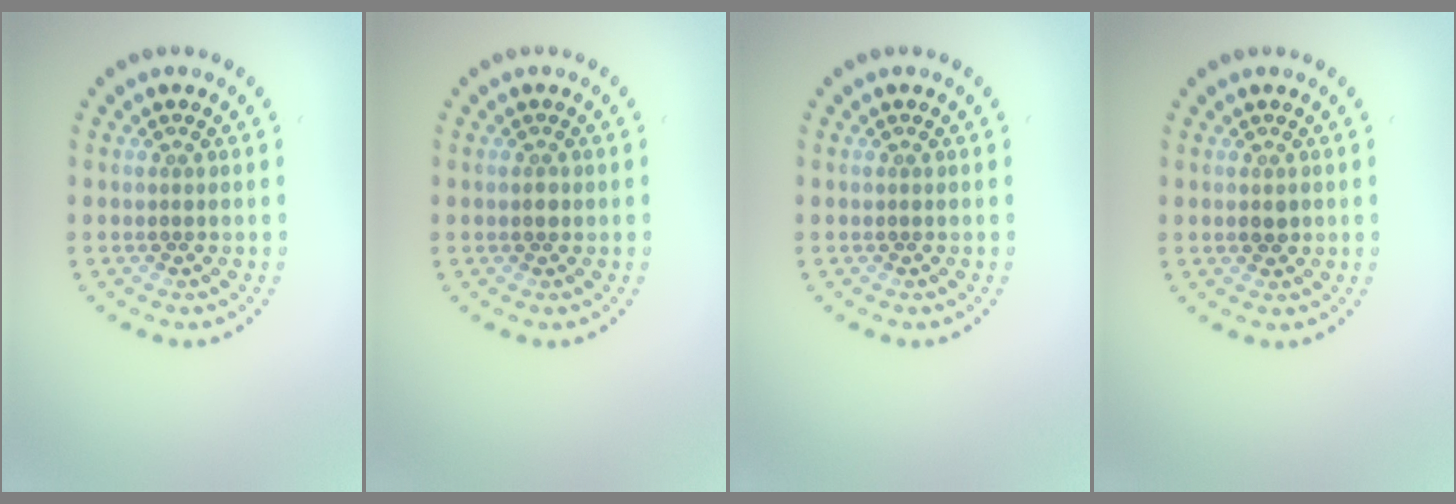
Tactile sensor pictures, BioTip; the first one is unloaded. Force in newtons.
{"total": 0.8, "press": 0.8, "slide": 0.1}
{"total": 0.0}
{"total": 1.0, "press": 1.0, "slide": 0.1}